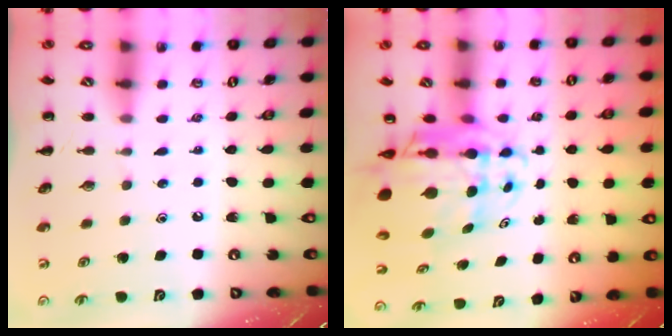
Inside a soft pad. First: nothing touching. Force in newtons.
{"total": 9.5, "press": 9.0, "slide": 3.0}